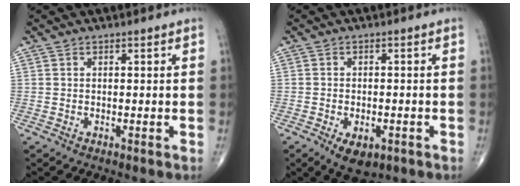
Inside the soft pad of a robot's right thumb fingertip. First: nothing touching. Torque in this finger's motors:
{"motor_torque": [-0.03, 0.24, 0.22, 0.05, 0.16]}